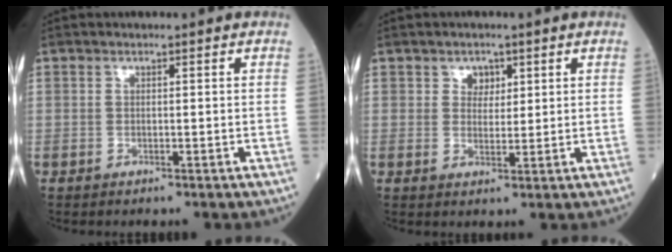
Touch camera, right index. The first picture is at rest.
{"total": 2.5, "force": [1.3, 1.9, 1.0], "torque": [-0.013, 0.002, 0.021]}